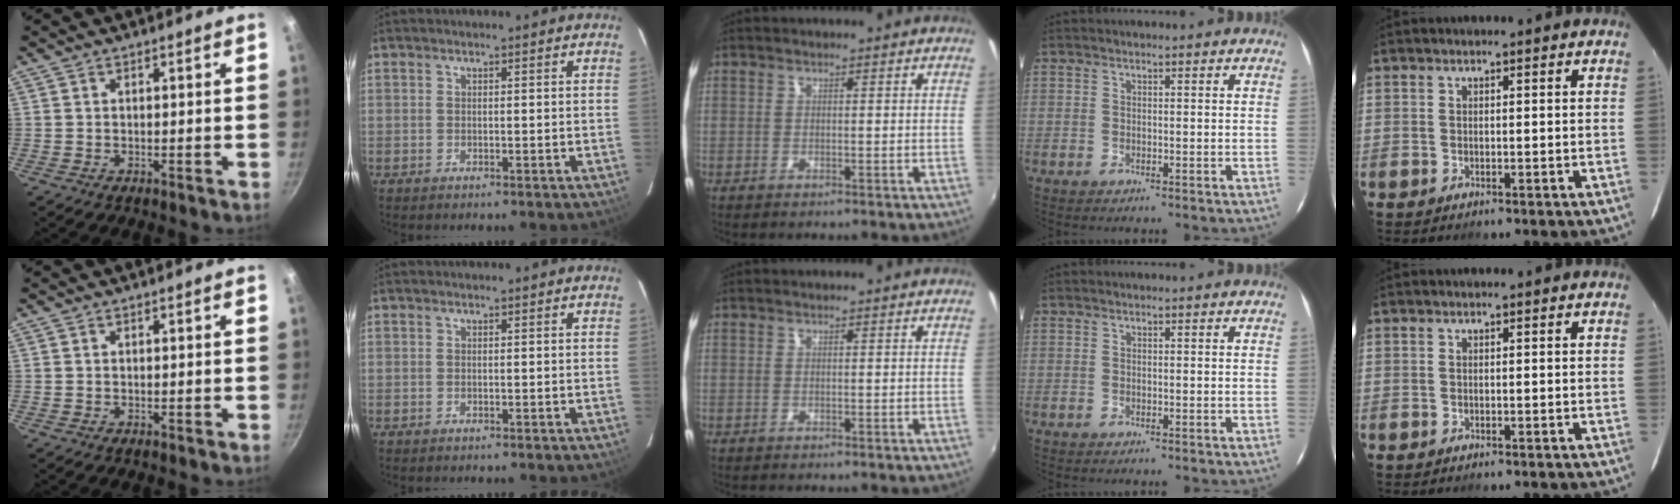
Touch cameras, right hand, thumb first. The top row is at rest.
{}